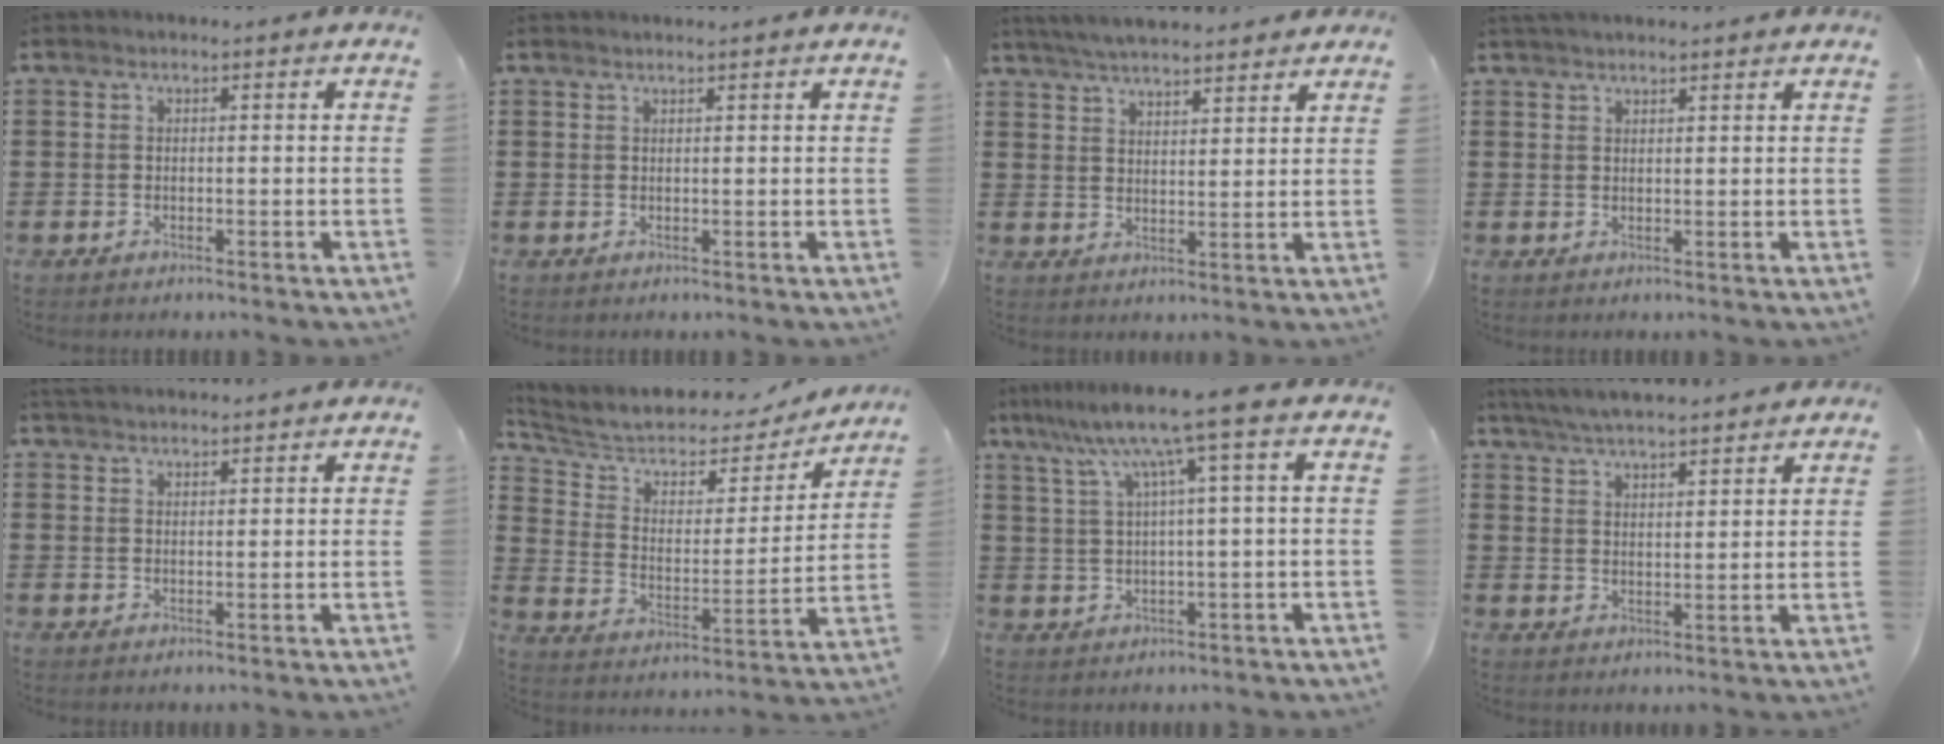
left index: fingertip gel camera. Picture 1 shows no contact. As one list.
[{"total": 0.9, "force": [0.8, -0.2, 0.3], "torque": [-0.006, -0.004, 0.017]}, {"total": 5.1, "force": [4.8, 0.4, 1.5], "torque": [-0.044, -0.014, 0.088]}, {"total": 1.7, "force": [1.7, 0.2, 0.4], "torque": [-0.012, 0.003, 0.032]}, {"total": 2.3, "force": [2.3, 0.0, 0.1], "torque": [-0.008, -0.001, 0.045]}, {"total": 6.1, "force": [5.0, 2.7, 2.3], "torque": [-0.076, -0.035, 0.081]}, {"total": 8.9, "force": [4.5, -0.5, 7.7], "torque": [-0.168, -0.013, 0.070]}, {"total": 5.4, "force": [5.2, 0.2, 1.5], "torque": [-0.047, -0.020, 0.094]}]